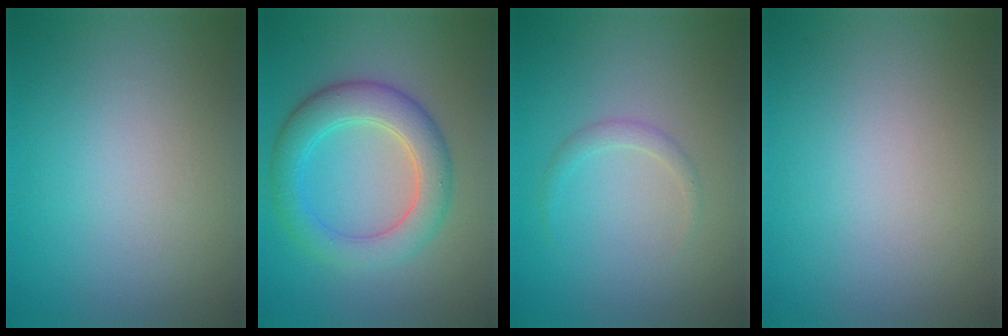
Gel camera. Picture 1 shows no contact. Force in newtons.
{"total": 5.3, "press": 5.3, "slide": 0.1}
{"total": 1.0, "press": 1.0, "slide": 0.1}
{"total": 0.0}